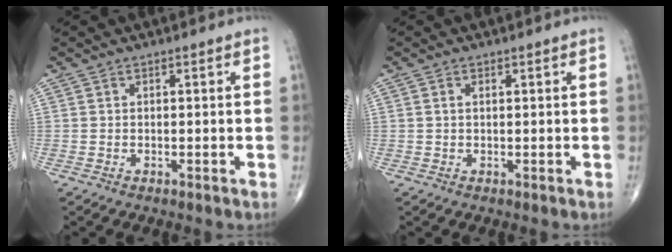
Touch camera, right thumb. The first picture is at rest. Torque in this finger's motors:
{"motor_torque": [-0.26, -0.04, 0.17, 0.21, 0.04]}